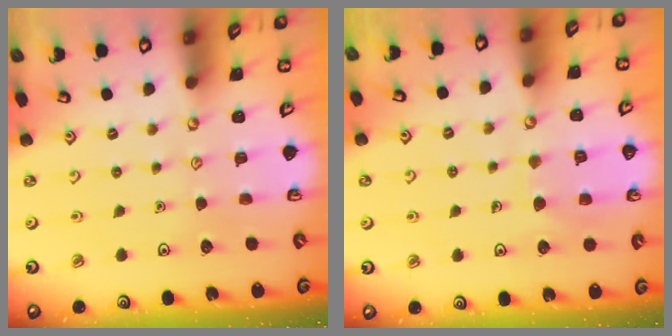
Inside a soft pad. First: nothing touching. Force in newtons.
{"total": 7.1, "press": 7.1, "slide": 0.3}